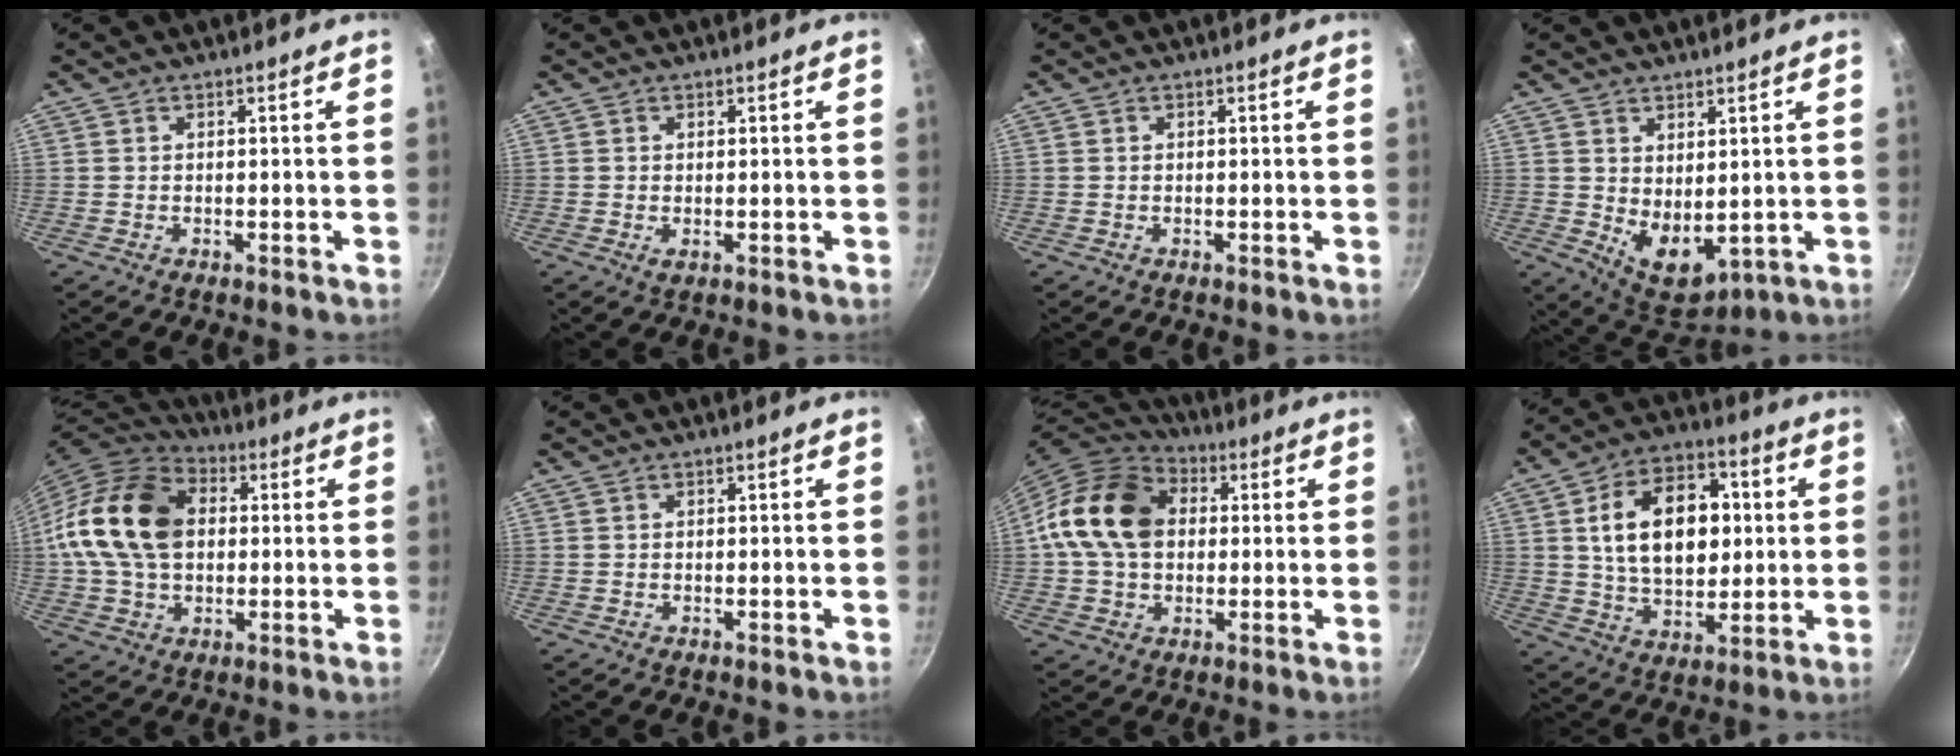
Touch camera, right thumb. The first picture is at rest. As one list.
[{"total": 0.8, "force": [0.1, 0.5, 0.6], "torque": [-0.010, -0.004, 0.001]}, {"total": 0.0}, {"total": 8.2, "force": [1.4, 5.0, 6.4], "torque": [-0.072, -0.027, 0.044]}, {"total": 19.7, "force": [2.1, 14.1, 13.6], "torque": [-0.241, 0.027, 0.026]}, {"total": 0.0}, {"total": 17.3, "force": [2.1, 13.0, 11.3], "torque": [-0.184, 0.024, 0.022]}, {"total": 19.3, "force": [3.2, 12.7, 14.2], "torque": [-0.195, 0.009, 0.050]}]